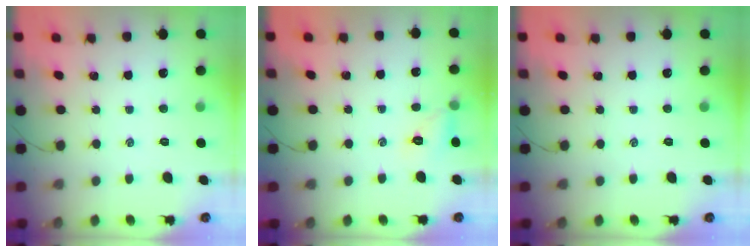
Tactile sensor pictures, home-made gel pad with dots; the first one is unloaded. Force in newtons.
{"total": 7.2, "press": 7.1, "slide": 0.9}
{"total": 0.0}